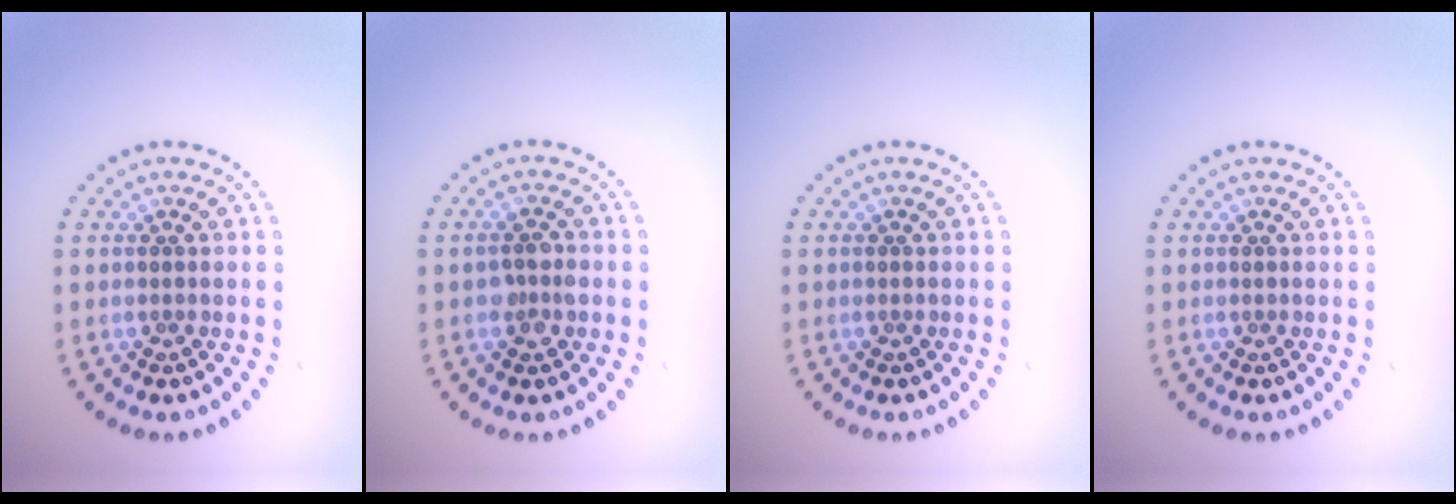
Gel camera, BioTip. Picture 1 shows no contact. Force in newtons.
{"total": 1.9, "press": 1.9, "slide": 0.2}
{"total": 0.0}
{"total": 0.0}